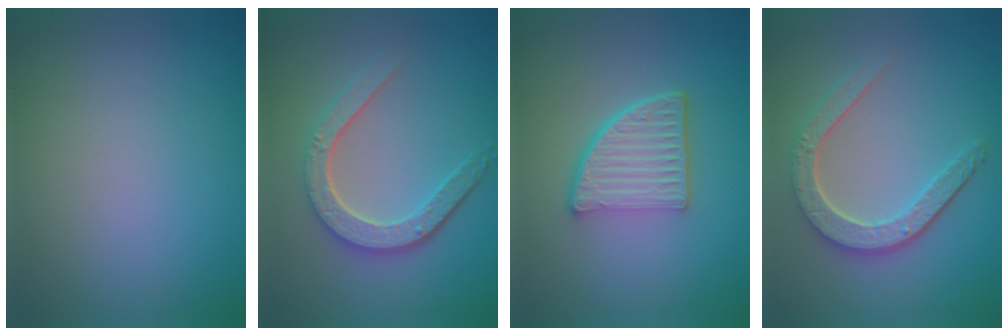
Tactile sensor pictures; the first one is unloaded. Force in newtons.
{"total": 4.8, "press": 3.7, "slide": 3.0}
{"total": 5.2, "press": 3.7, "slide": 3.7}
{"total": 4.6, "press": 3.7, "slide": 2.8}